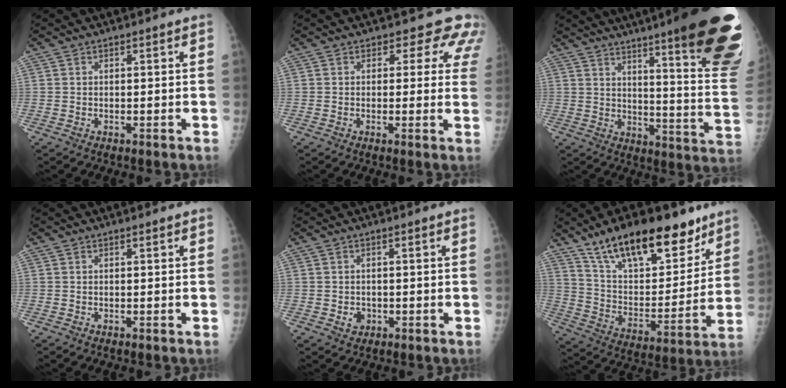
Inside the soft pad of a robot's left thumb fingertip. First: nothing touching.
{"total": 7.3, "force": [5.4, 4.4, 2.2], "torque": [0.019, -0.019, 0.035]}
{"total": 28.3, "force": [18.1, 3.4, 21.5], "torque": [-0.208, -0.096, 0.237]}
{"total": 0.0}
{"total": 2.5, "force": [-0.8, 2.2, 0.9], "torque": [-0.002, 0.005, -0.007]}
{"total": 24.3, "force": [16.6, 10.2, 14.5], "torque": [-0.189, -0.059, 0.276]}